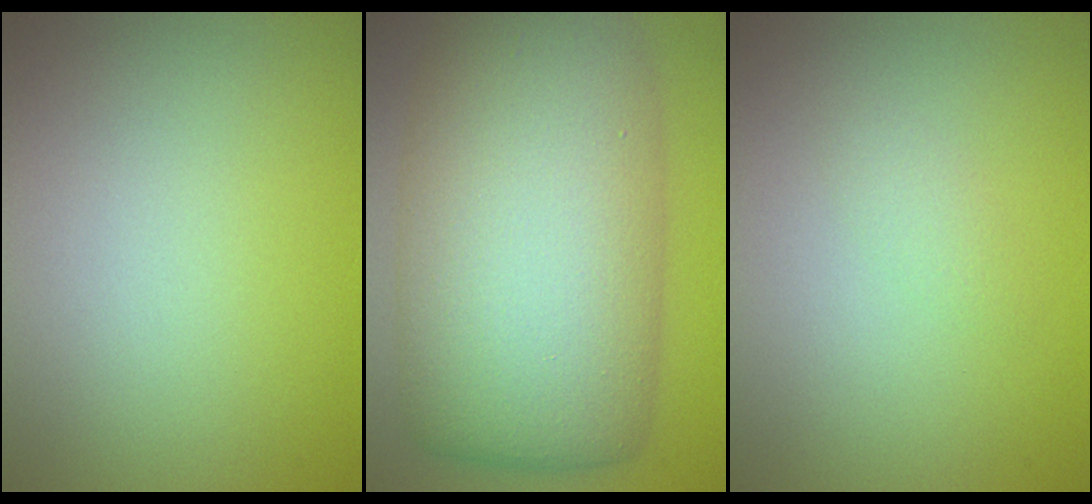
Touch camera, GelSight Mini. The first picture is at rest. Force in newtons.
{"total": 13.3, "press": 13.3, "slide": 0.3}
{"total": 0.9, "press": 0.9, "slide": 0.0}